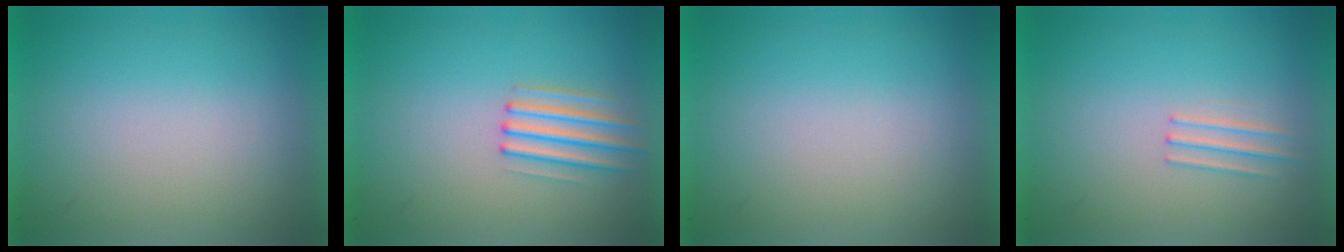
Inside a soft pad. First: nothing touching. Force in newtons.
{"total": 2.1}
{"total": 0.0}
{"total": 1.2}